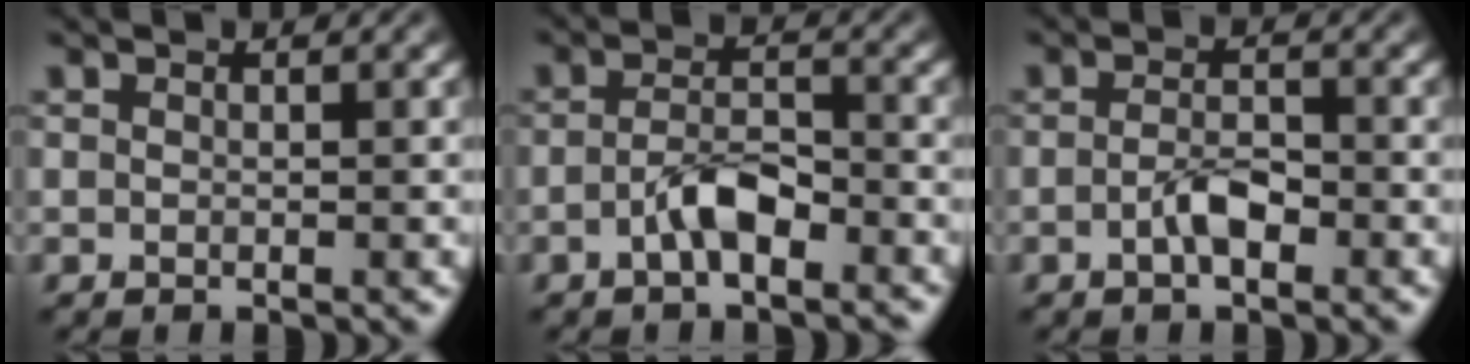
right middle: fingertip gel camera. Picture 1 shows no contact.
{"total": 3.1, "force": [-1.6, 1.2, 2.3], "torque": [-0.044, 0.008, -0.033]}
{"total": 2.2, "force": [-1.0, 0.8, 1.8], "torque": [-0.037, 0.002, -0.022]}